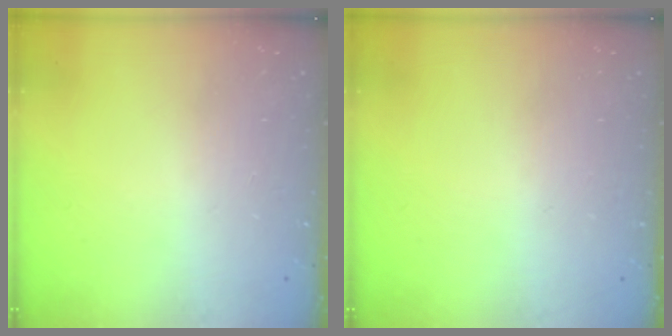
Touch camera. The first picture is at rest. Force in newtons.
{"total": 0.0}